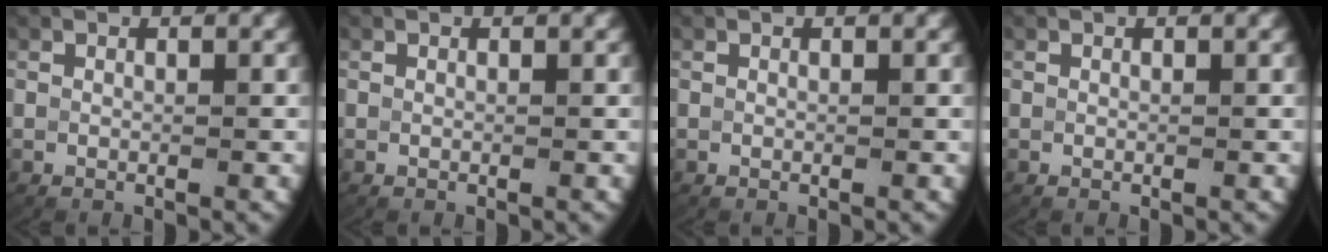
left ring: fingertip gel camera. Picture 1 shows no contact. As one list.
[{"total": 0.0}, {"total": 0.7, "force": [0.0, -0.6, -0.3], "torque": [0.001, -0.009, 0.009]}, {"total": 0.0}]